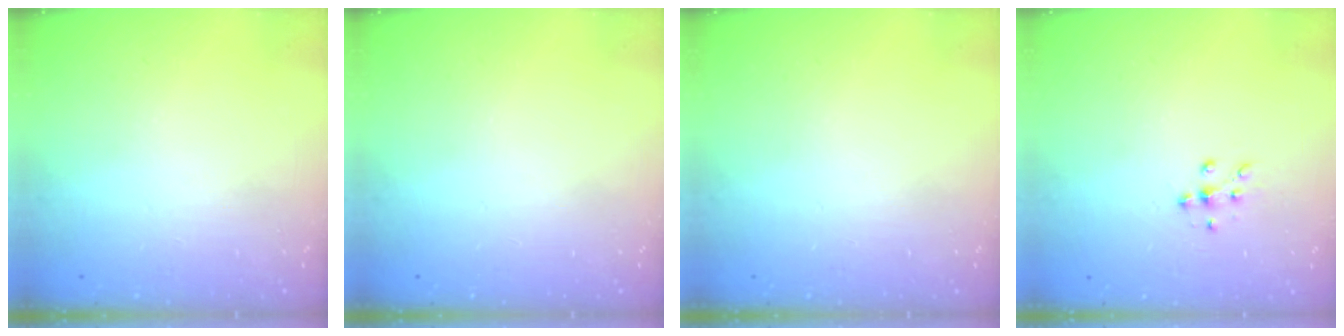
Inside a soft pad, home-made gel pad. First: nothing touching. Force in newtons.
{"total": 0.0}
{"total": 0.0}
{"total": 6.9, "press": 6.9, "slide": 0.7}